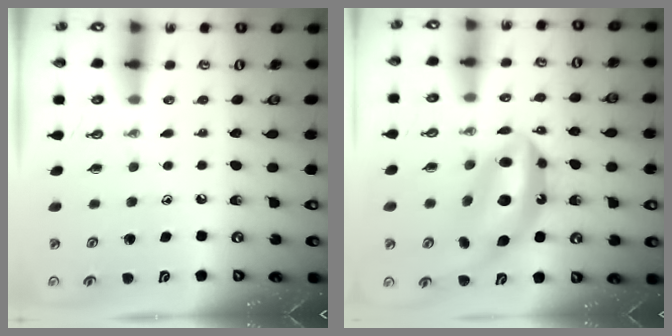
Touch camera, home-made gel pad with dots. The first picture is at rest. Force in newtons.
{"total": 15.3, "press": 15.3, "slide": 1.4}